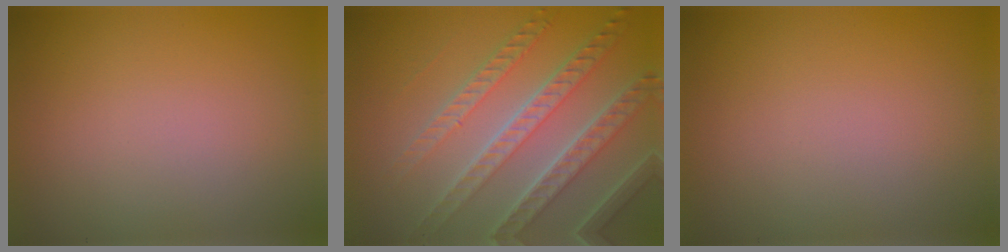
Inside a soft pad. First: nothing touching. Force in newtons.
{"total": 7.2, "press": 5.5, "slide": 4.7}
{"total": 0.0}